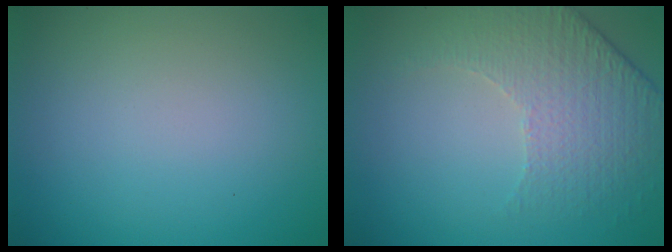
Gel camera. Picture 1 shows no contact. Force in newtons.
{"total": 4.7, "press": 3.4, "slide": 3.2}